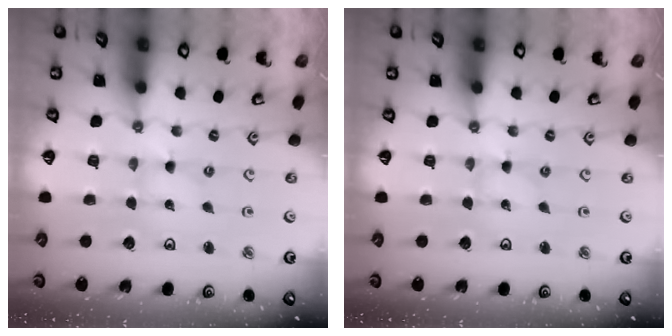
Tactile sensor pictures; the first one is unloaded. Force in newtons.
{"total": 0.0}